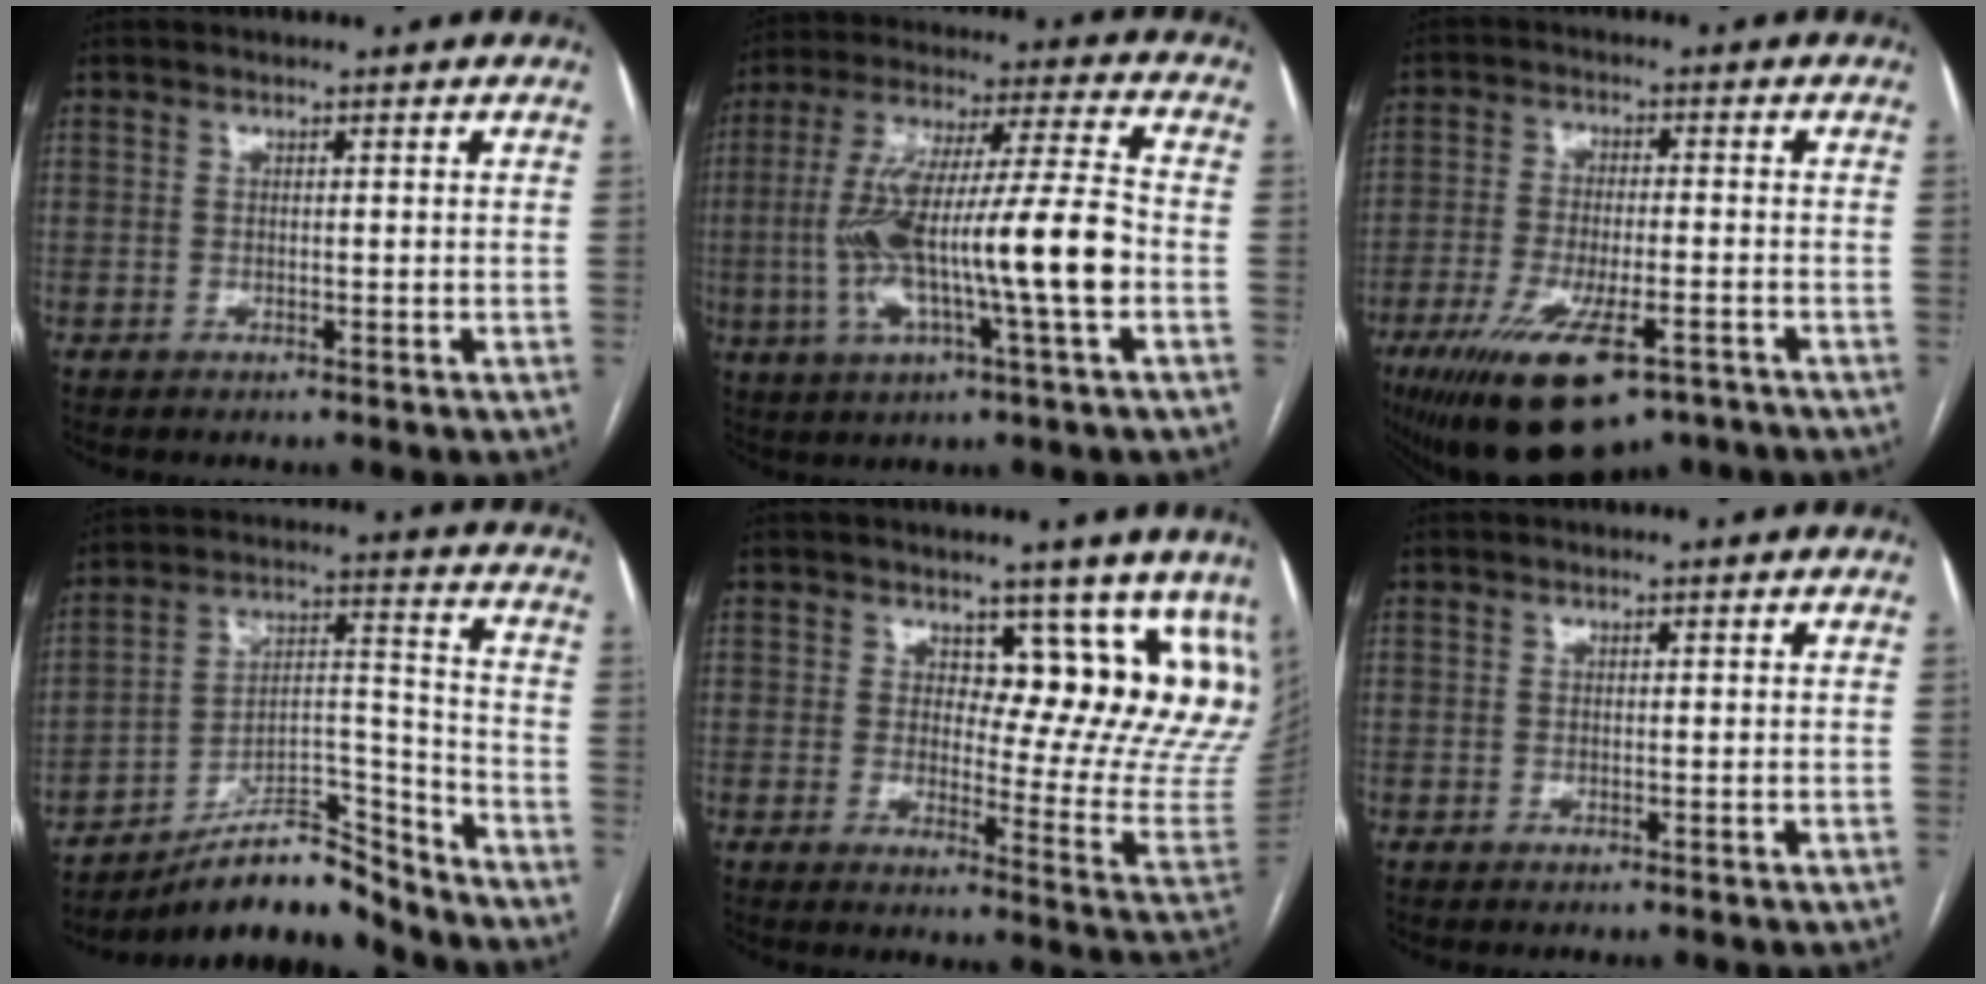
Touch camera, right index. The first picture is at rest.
{"total": 17.9, "force": [-3.2, 1.0, 17.6], "torque": [-0.336, 0.011, -0.056]}
{"total": 15.3, "force": [-9.4, 4.7, 11.2], "torque": [-0.207, -0.021, -0.147]}
{"total": 18.5, "force": [-16.3, 3.9, 7.8], "torque": [-0.126, 0.046, -0.269]}
{"total": 14.2, "force": [11.1, 5.2, 7.1], "torque": [-0.057, -0.046, 0.114]}
{"total": 0.0}